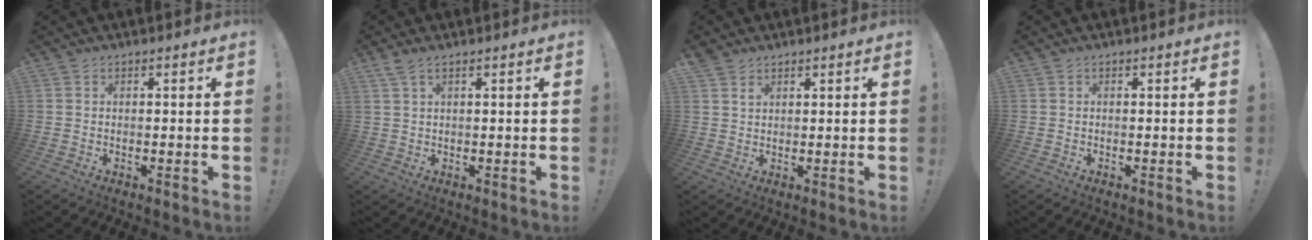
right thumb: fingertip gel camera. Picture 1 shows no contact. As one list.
[{"total": 3.0, "force": [1.7, 0.9, 2.3], "torque": [-0.047, -0.001, 0.034]}, {"total": 2.6, "force": [2.2, 1.4, 0.6], "torque": [0.000, -0.018, 0.039]}, {"total": 0.0}]